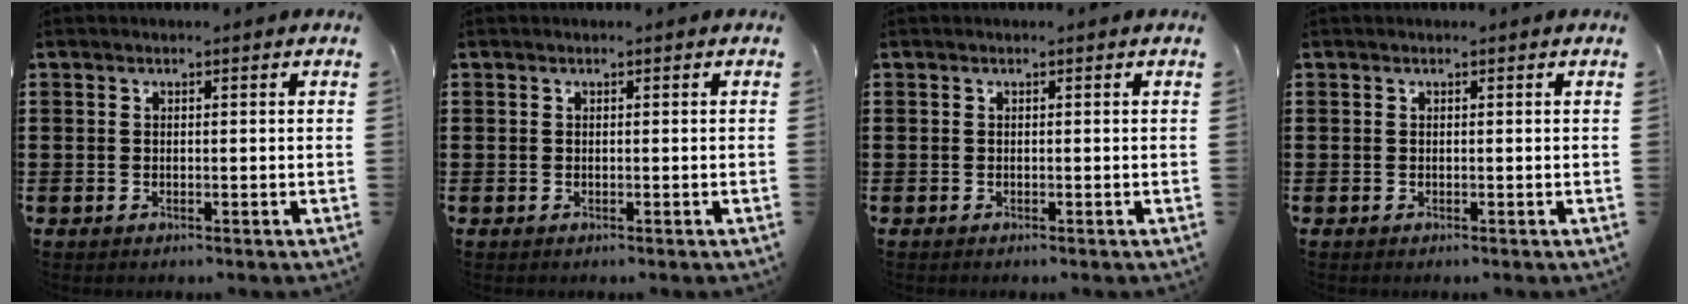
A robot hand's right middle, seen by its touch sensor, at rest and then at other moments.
{"total": 0.0}
{"total": 0.0}
{"total": 0.0}